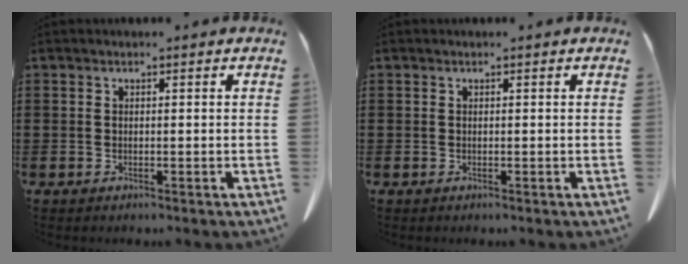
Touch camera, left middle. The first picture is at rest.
{"total": 0.0}